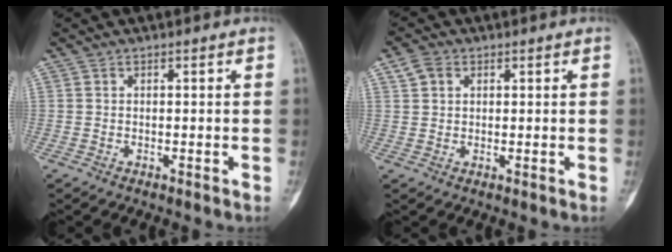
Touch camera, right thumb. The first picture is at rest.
{"total": 3.4, "force": [1.5, 2.5, 1.7], "torque": [-0.027, 0.003, 0.032]}